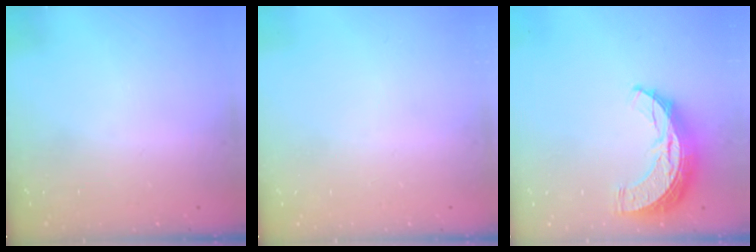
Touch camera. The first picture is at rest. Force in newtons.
{"total": 0.0}
{"total": 11.3, "press": 11.2, "slide": 0.7}